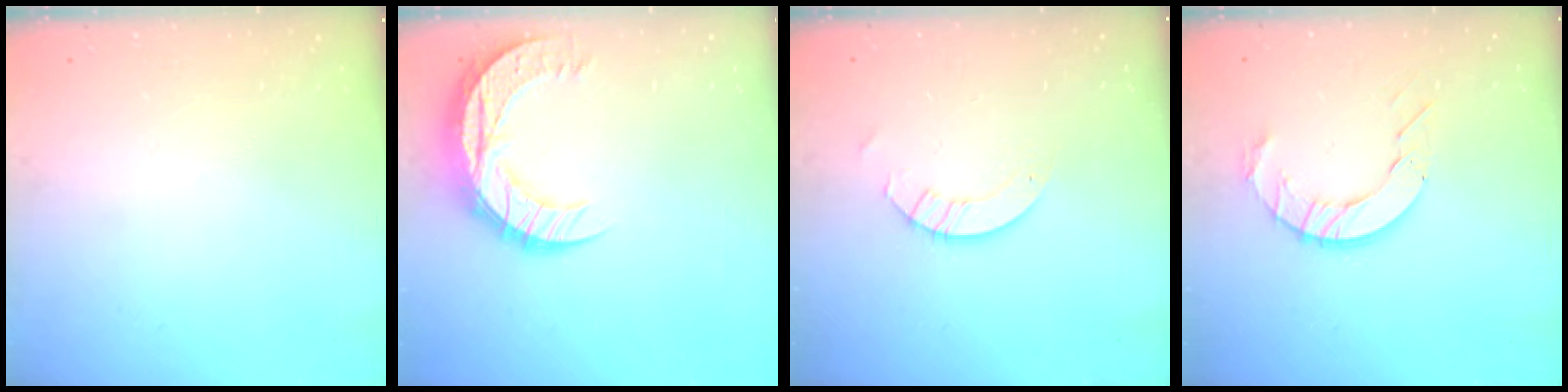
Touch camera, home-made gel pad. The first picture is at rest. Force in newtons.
{"total": 12.8, "press": 12.8, "slide": 0.9}
{"total": 2.6, "press": 2.6, "slide": 0.2}
{"total": 9.0, "press": 8.9, "slide": 0.8}